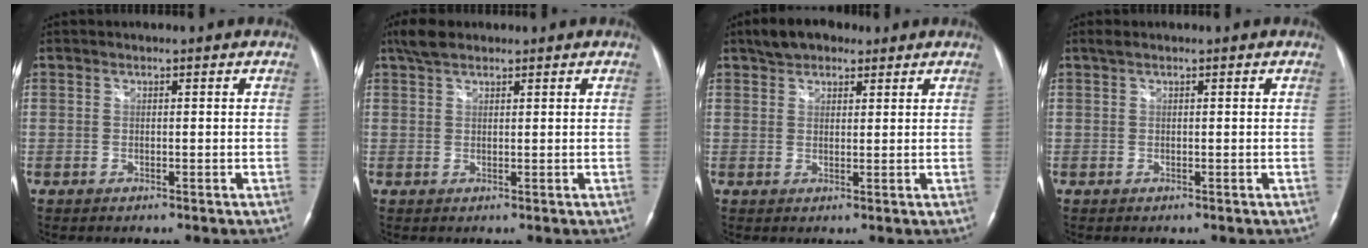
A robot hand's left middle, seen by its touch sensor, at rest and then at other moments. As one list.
[{"total": 3.4, "force": [2.6, 1.4, 1.7], "torque": [-0.039, 0.017, 0.051]}, {"total": 5.8, "force": [4.1, 3.0, 2.8], "torque": [-0.049, 0.023, 0.070]}, {"total": 0.8, "force": [0.6, 0.2, 0.6], "torque": [-0.016, 0.020, 0.012]}]